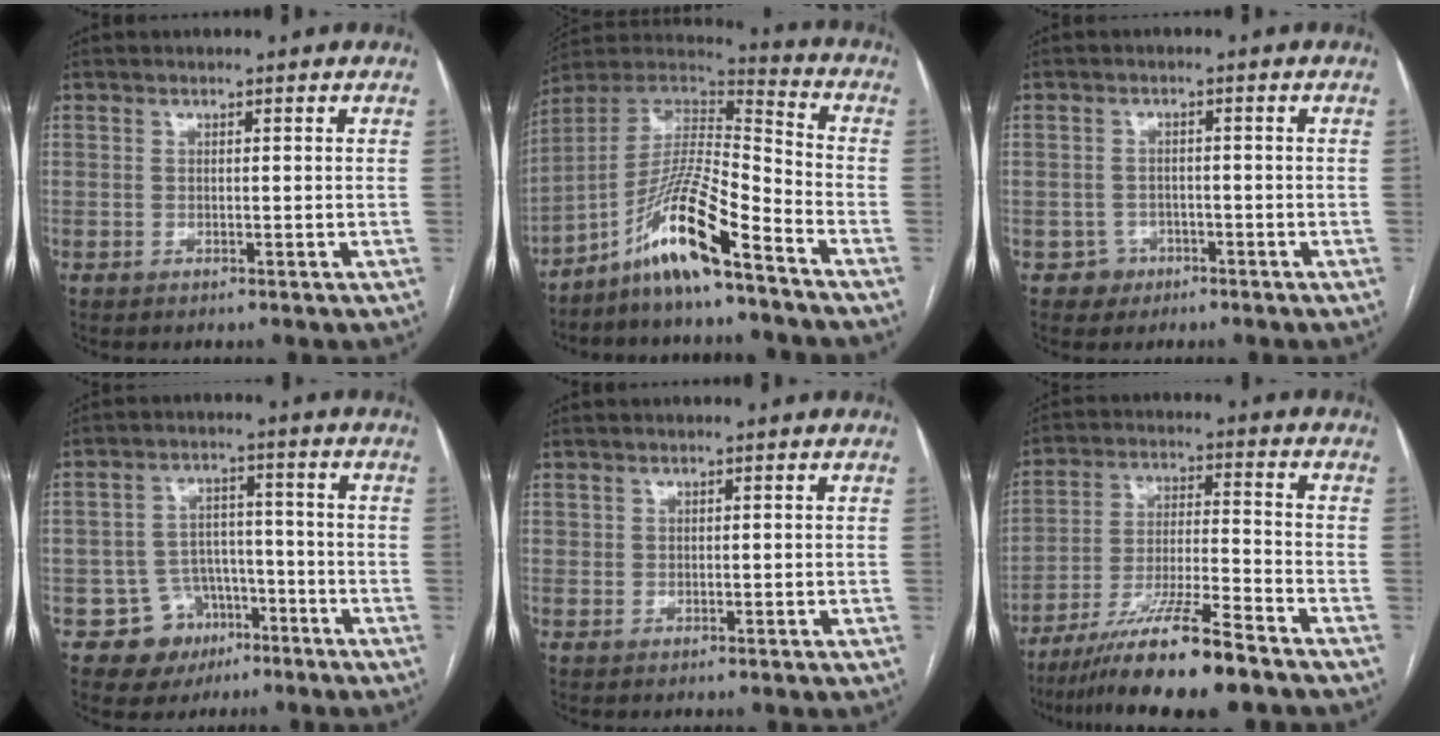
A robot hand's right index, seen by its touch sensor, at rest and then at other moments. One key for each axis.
{"total": 13.7, "fx": -9.0, "fy": 0.9, "fz": 10.2, "tx": -0.198, "ty": 0.008, "tz": -0.167}
{"total": 2.8, "fx": -1.4, "fy": 2.4, "fz": -0.4, "tx": 0.016, "ty": 0.015, "tz": -0.022}
{"total": 7.9, "fx": -3.9, "fy": 6.8, "fz": 0.9, "tx": -0.002, "ty": 0.019, "tz": -0.050}
{"total": 0.8, "fx": 0.3, "fy": 0.7, "fz": 0.2, "tx": 0.000, "ty": 0.003, "tz": 0.007}
{"total": 13.5, "fx": -10.3, "fy": 0.0, "fz": 8.8, "tx": -0.158, "ty": -0.026, "tz": -0.181}